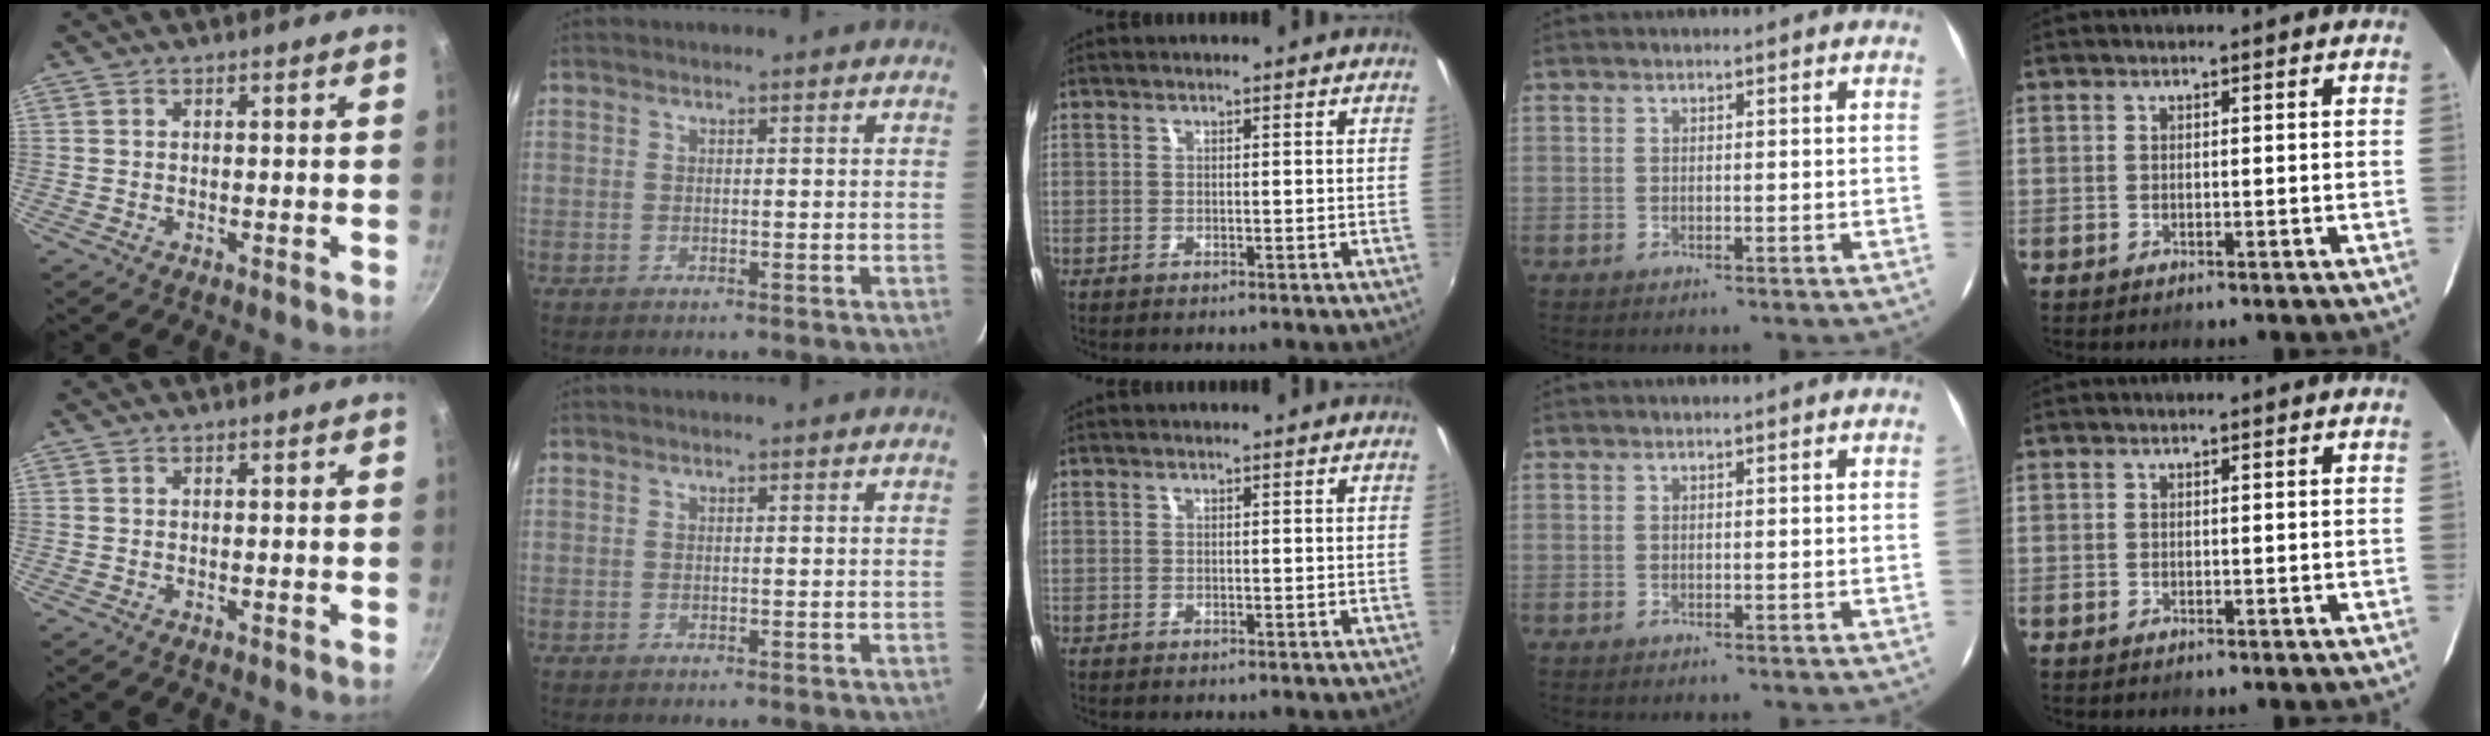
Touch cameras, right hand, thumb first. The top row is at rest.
{}